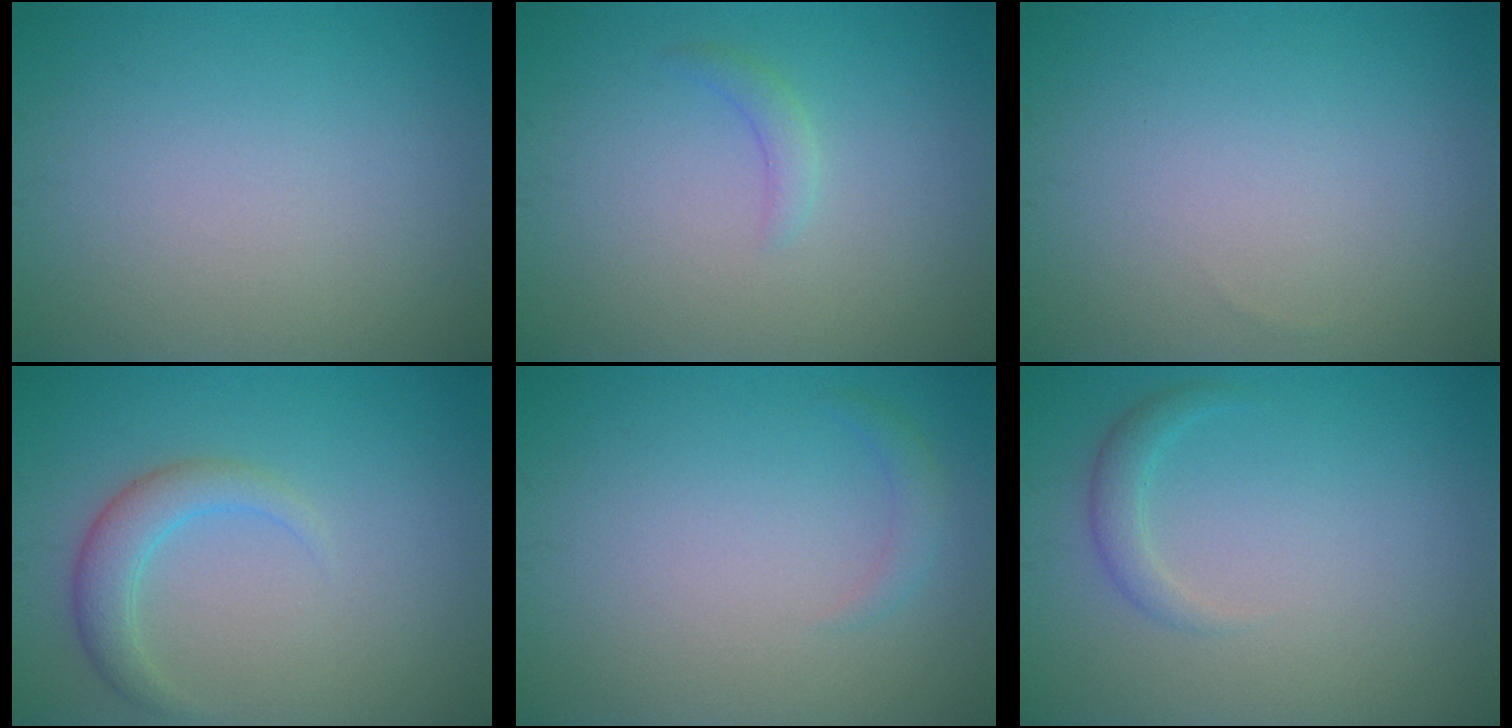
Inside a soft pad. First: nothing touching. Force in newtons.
{"total": 1.2, "press": 1.2, "slide": 0.1}
{"total": 0.0}
{"total": 2.8, "press": 2.8, "slide": 0.2}
{"total": 1.0, "press": 1.0, "slide": 0.1}
{"total": 1.6, "press": 1.6, "slide": 0.1}